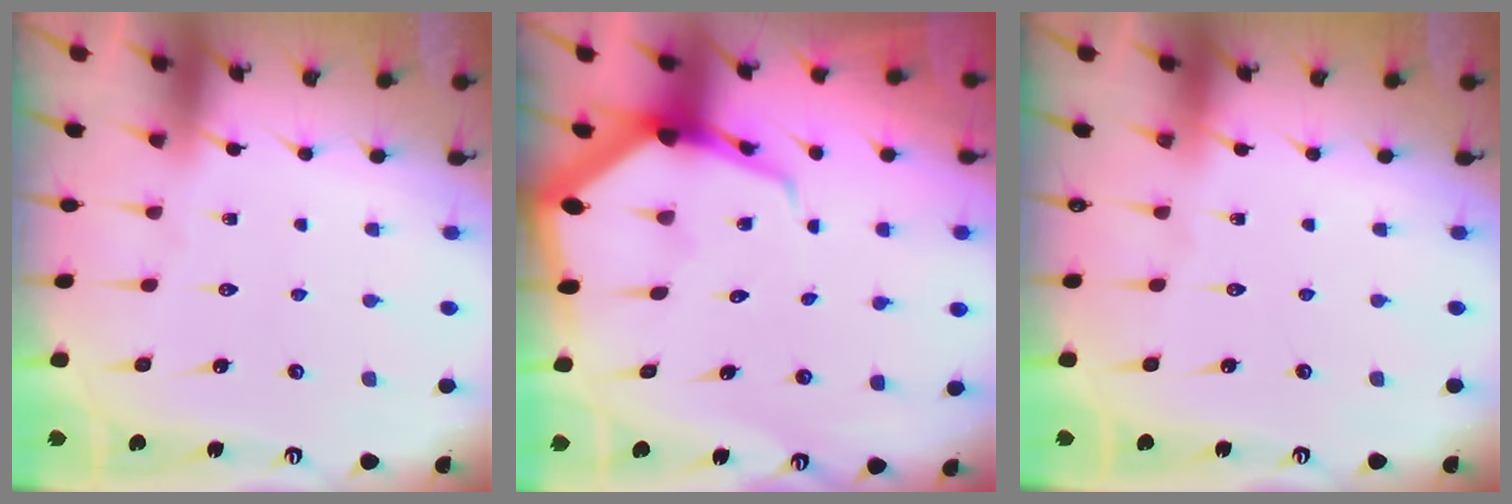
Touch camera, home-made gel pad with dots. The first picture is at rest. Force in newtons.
{"total": 7.2, "press": 7.1, "slide": 0.8}
{"total": 0.0}